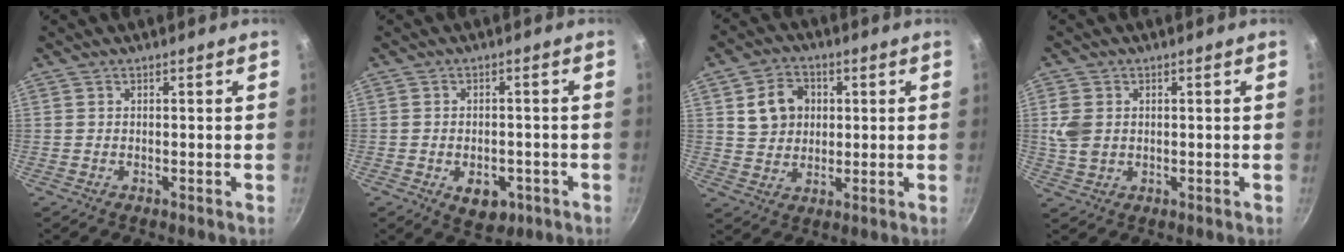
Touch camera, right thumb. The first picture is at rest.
{"total": 6.6, "force": [-2.5, 4.3, 4.4], "torque": [-0.040, 0.008, -0.025]}
{"total": 8.7, "force": [2.0, 7.3, 4.3], "torque": [-0.047, 0.005, 0.034]}
{"total": 5.3, "force": [0.7, 4.1, 3.3], "torque": [-0.061, -0.001, 0.017]}